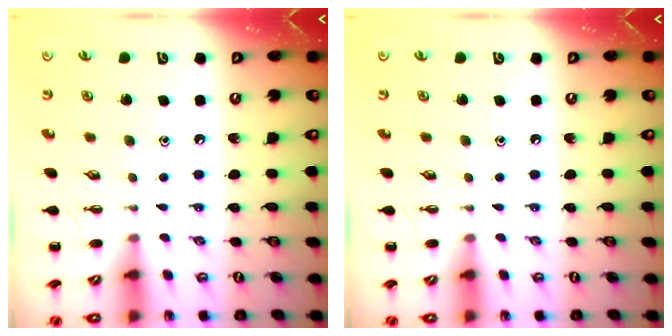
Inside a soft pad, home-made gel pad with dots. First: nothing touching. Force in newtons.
{"total": 0.0}